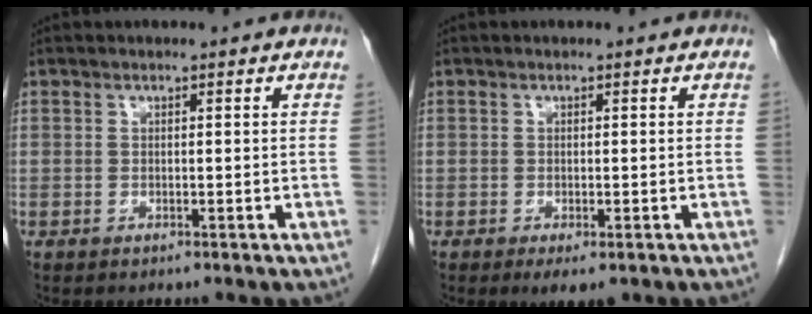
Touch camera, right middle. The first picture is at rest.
{"total": 2.9, "force": [-1.6, 1.0, 2.2], "torque": [-0.028, -0.005, -0.019]}